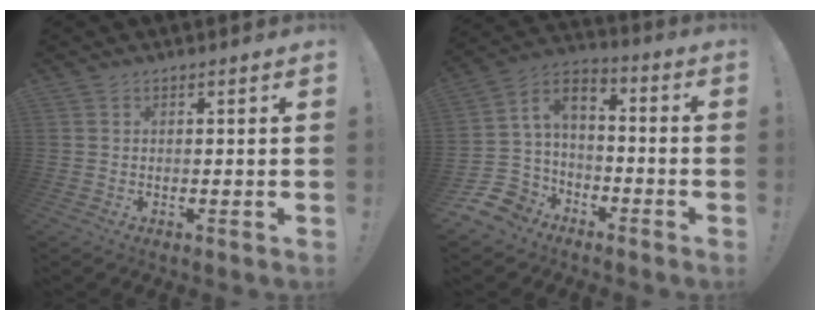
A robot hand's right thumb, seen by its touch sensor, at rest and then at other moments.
{"total": 9.5, "force": [-4.9, 7.4, 3.5], "torque": [-0.070, 0.031, -0.087]}